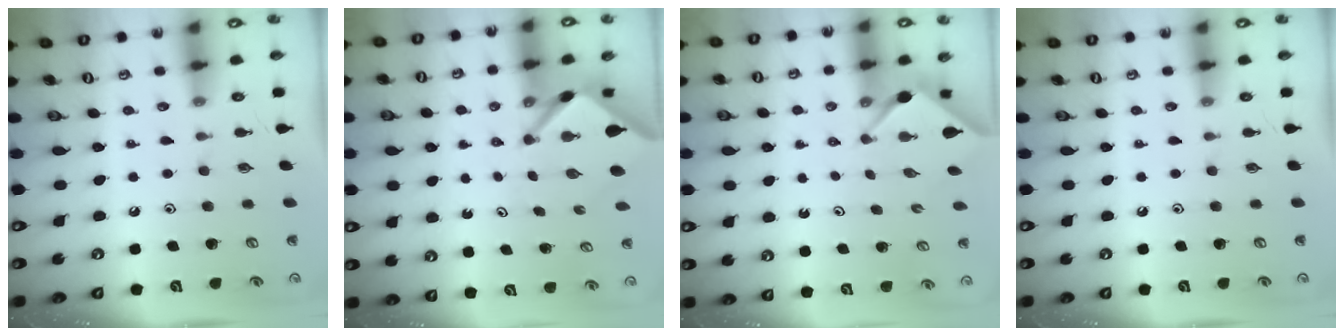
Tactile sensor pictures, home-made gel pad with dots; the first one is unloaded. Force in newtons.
{"total": 3.8, "press": 3.8, "slide": 0.2}
{"total": 2.6, "press": 2.6, "slide": 0.3}
{"total": 0.0}